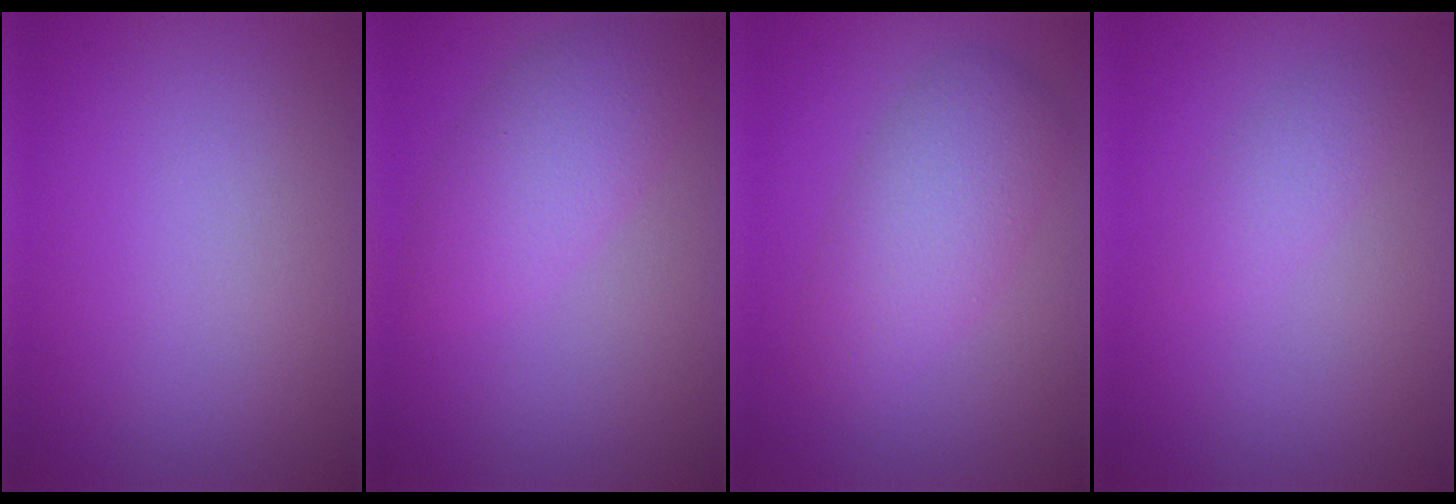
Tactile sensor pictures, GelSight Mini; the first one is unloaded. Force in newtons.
{"total": 3.9, "press": 3.9, "slide": 0.3}
{"total": 4.5, "press": 4.5, "slide": 0.1}
{"total": 1.5, "press": 1.5, "slide": 0.1}